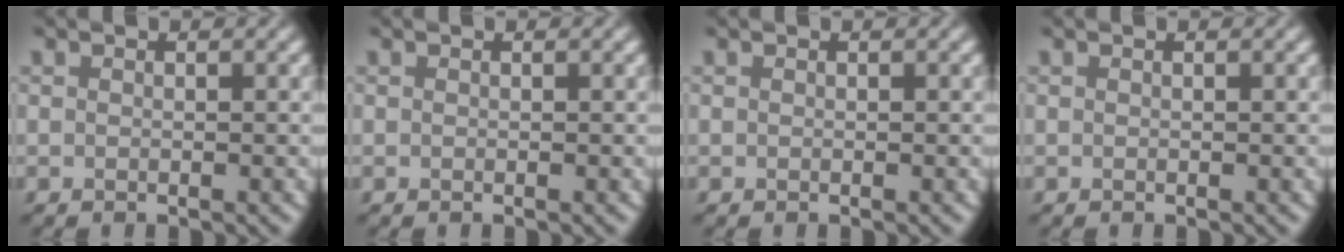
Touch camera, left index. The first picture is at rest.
{"total": 0.0}
{"total": 0.0}
{"total": 0.0}